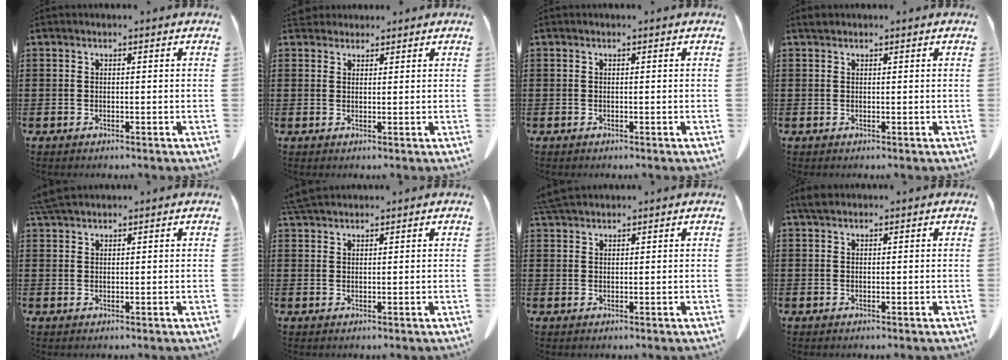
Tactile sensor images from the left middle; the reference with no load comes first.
{"total": 2.3, "force": [2.1, 0.9, 0.3], "torque": [-0.013, 0.002, 0.043]}
{"total": 0.0}
{"total": 0.7, "force": [0.6, 0.4, 0.1], "torque": [-0.005, 0.002, 0.012]}
{"total": 3.2, "force": [2.8, 0.5, 1.3], "torque": [-0.034, -0.001, 0.056]}
{"total": 3.2, "force": [2.9, 0.6, 1.1], "torque": [-0.031, -0.002, 0.057]}
{"total": 3.0, "force": [2.7, 0.5, 1.0], "torque": [-0.029, -0.002, 0.055]}
{"total": 1.6, "force": [1.3, 0.7, 0.7], "torque": [-0.019, 0.003, 0.025]}